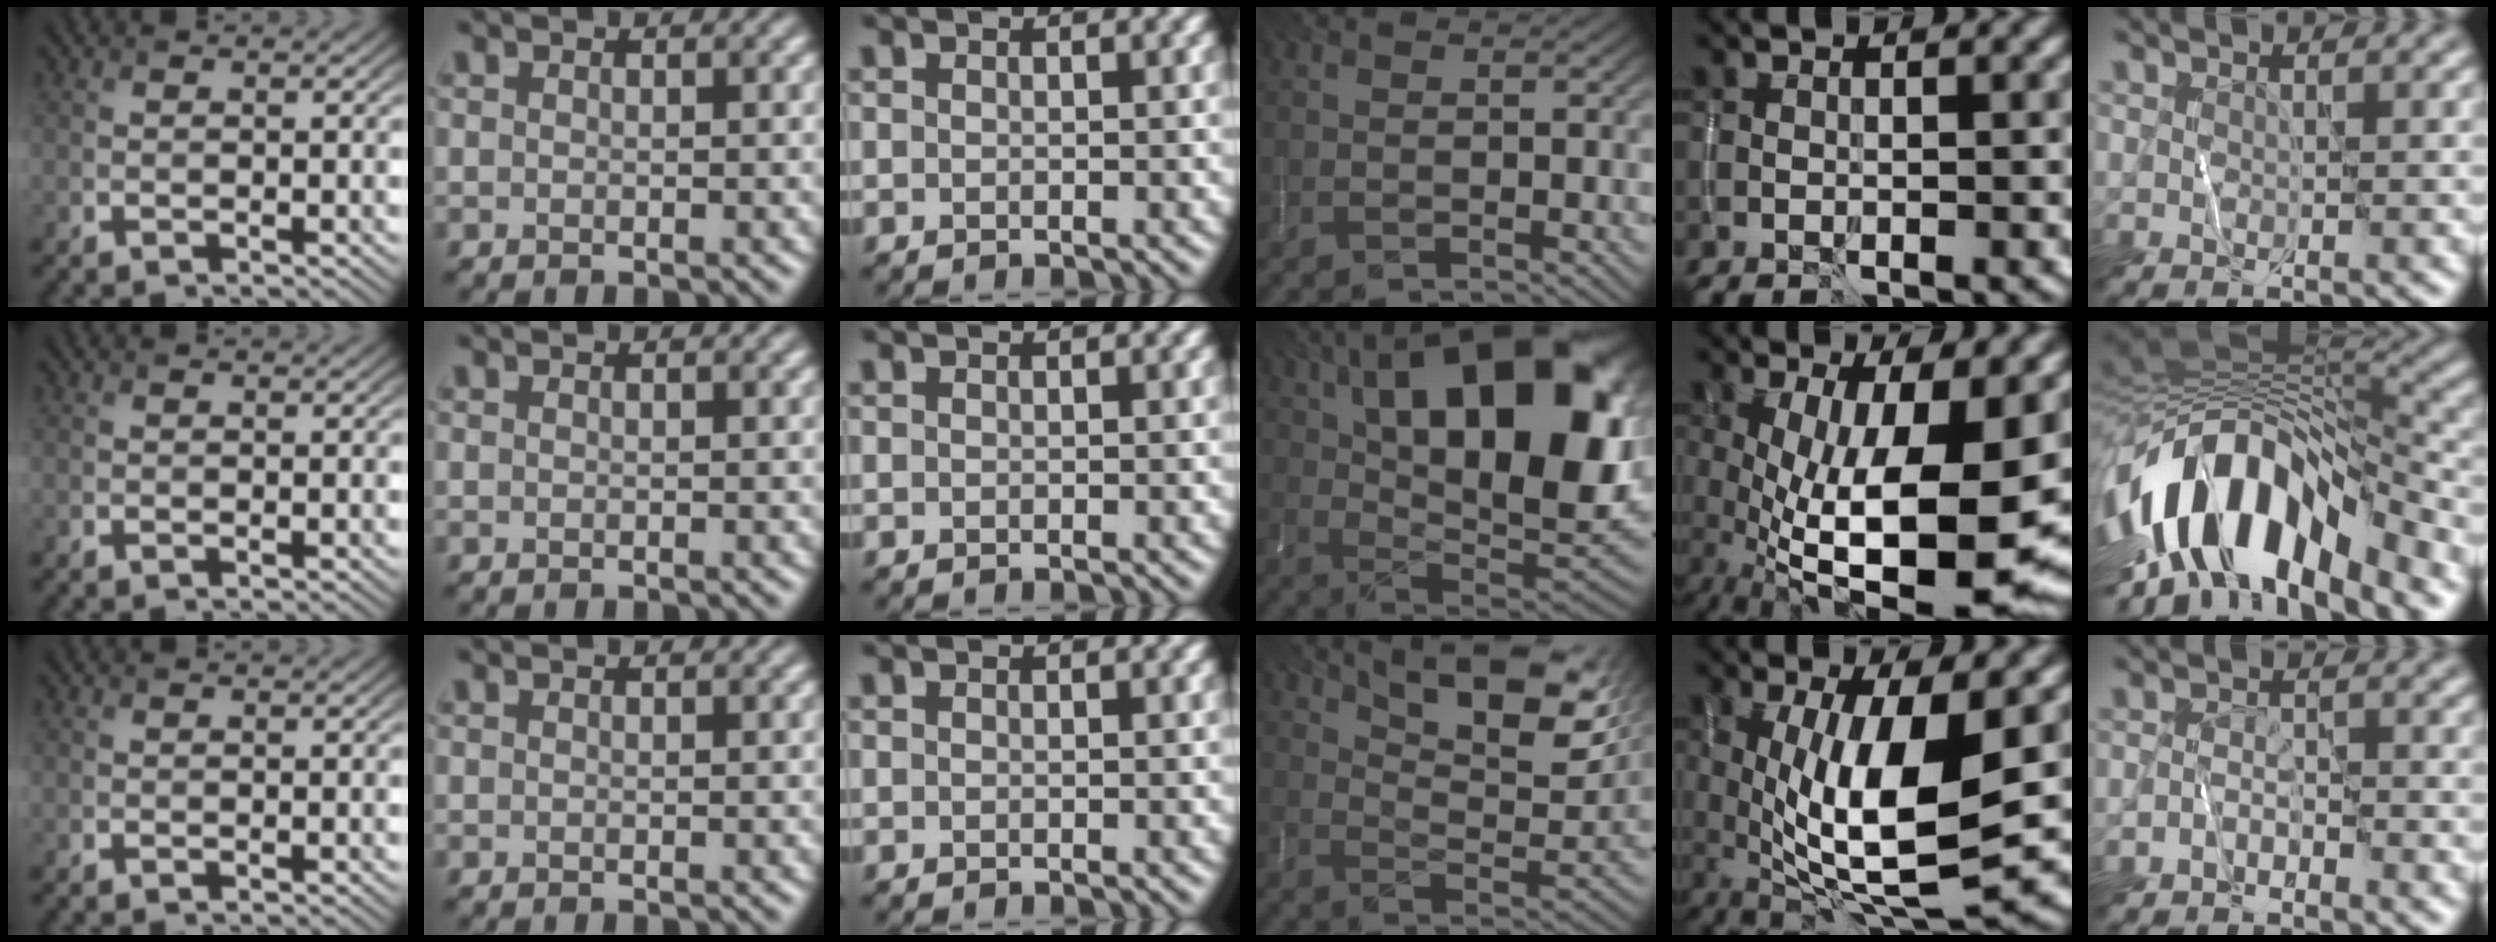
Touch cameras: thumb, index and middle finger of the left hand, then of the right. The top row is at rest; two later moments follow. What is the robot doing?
{"motion": "wipe", "object": "whiteboard"}